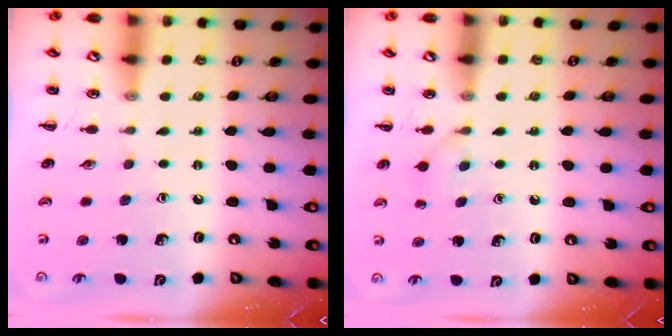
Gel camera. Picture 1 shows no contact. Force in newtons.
{"total": 5.7, "press": 5.3, "slide": 1.9}